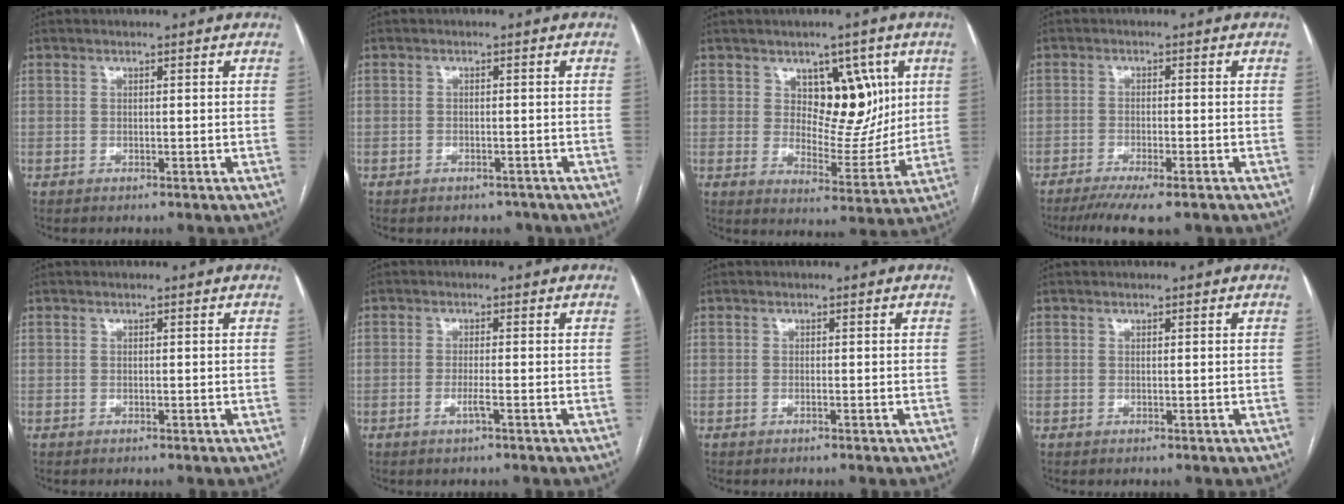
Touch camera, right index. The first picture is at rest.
{"total": 2.5, "force": [-2.0, 1.6, 0.1], "torque": [0.002, 0.008, -0.025]}
{"total": 9.4, "force": [3.6, 5.6, 6.6], "torque": [-0.082, 0.007, 0.065]}
{"total": 9.1, "force": [-7.1, 1.1, 5.5], "torque": [-0.077, -0.017, -0.107]}
{"total": 0.0}
{"total": 1.8, "force": [-0.8, -0.1, 1.6], "torque": [-0.033, -0.003, -0.015]}
{"total": 0.0}
{"total": 0.0}